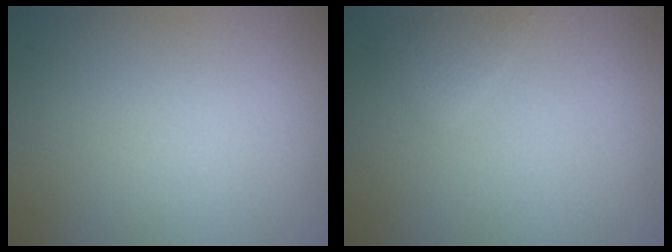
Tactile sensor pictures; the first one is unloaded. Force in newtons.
{"total": 1.0, "press": 1.0, "slide": 0.1}